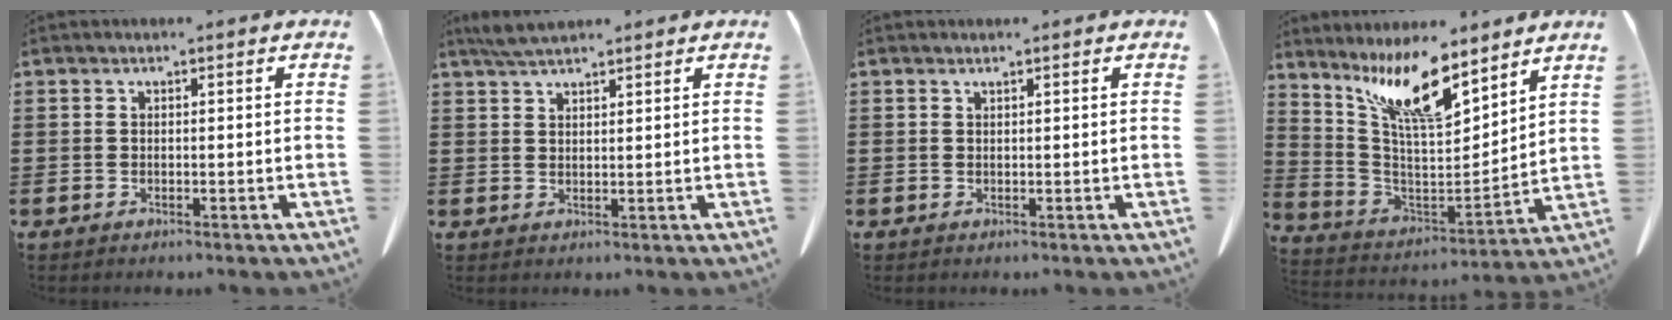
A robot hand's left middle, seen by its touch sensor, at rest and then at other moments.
{"total": 3.1, "force": [2.7, 0.5, 1.4], "torque": [-0.035, -0.001, 0.050]}
{"total": 0.7, "force": [0.6, 0.0, 0.3], "torque": [-0.009, -0.003, 0.013]}
{"total": 11.9, "force": [8.8, 2.6, 7.5], "torque": [-0.171, -0.035, 0.158]}